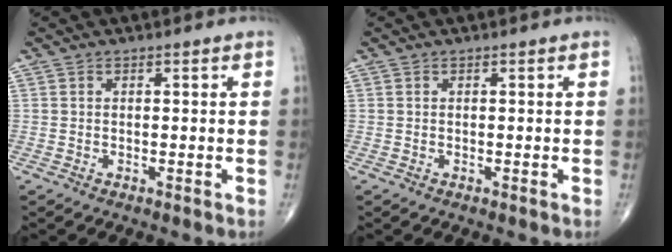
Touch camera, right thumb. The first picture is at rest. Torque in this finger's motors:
{"motor_torque": [0.08, 0.07, -0.03, -0.01, 0.02]}